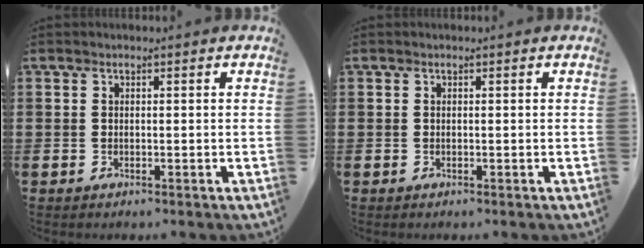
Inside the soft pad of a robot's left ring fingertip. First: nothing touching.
{"total": 0.0}